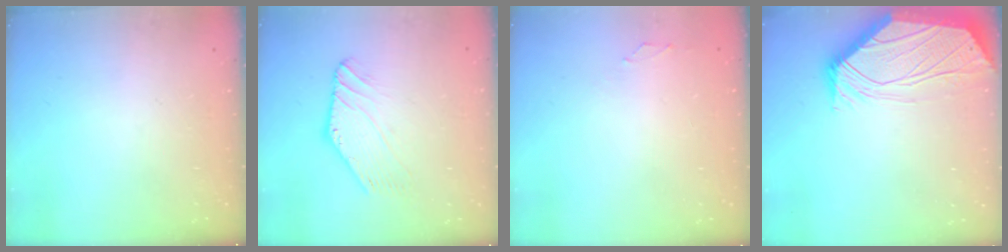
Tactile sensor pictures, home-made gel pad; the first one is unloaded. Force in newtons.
{"total": 0.9, "press": 0.9, "slide": 0.2}
{"total": 0.0}
{"total": 4.5, "press": 4.4, "slide": 0.6}